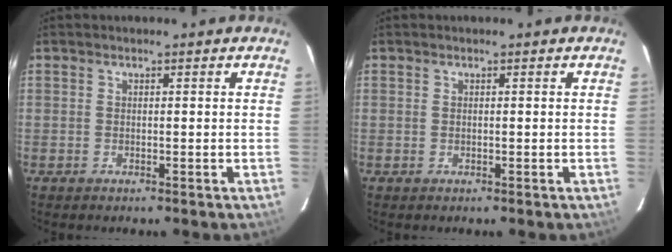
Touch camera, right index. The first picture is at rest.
{"total": 0.0}